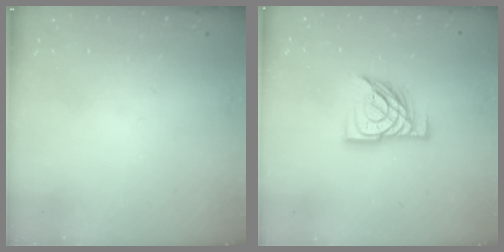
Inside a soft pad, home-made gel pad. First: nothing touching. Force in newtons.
{"total": 13.2, "press": 13.2, "slide": 1.1}